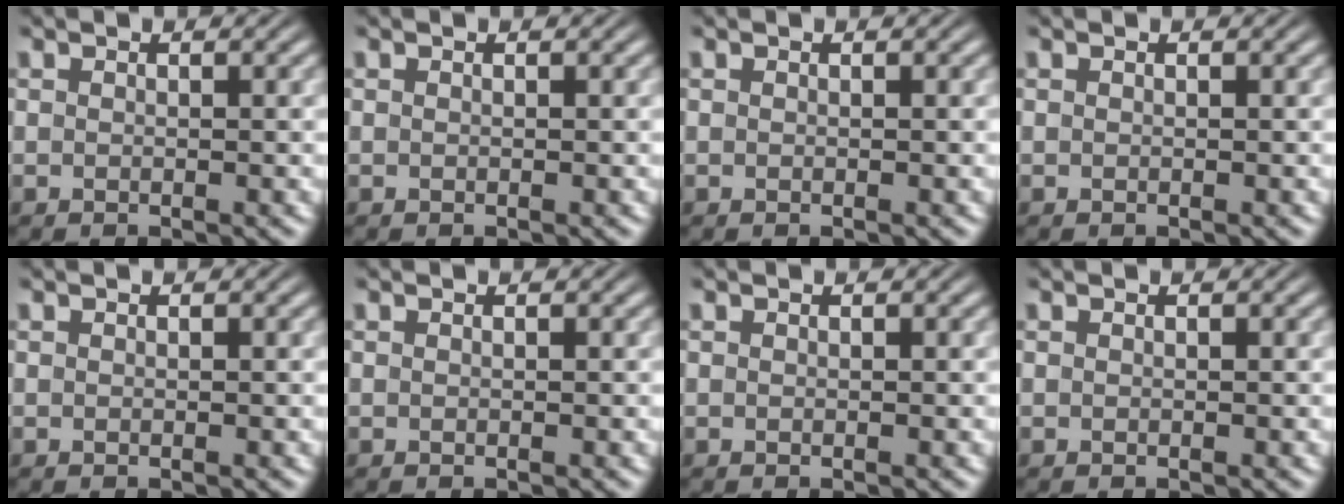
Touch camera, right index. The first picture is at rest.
{"total": 0.0}
{"total": 0.0}
{"total": 0.0}
{"total": 0.0}
{"total": 0.0}
{"total": 0.0}
{"total": 0.0}